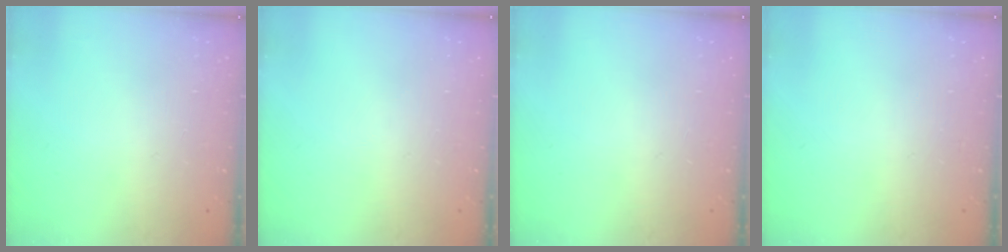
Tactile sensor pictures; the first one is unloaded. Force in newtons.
{"total": 0.0}
{"total": 0.0}
{"total": 0.0}